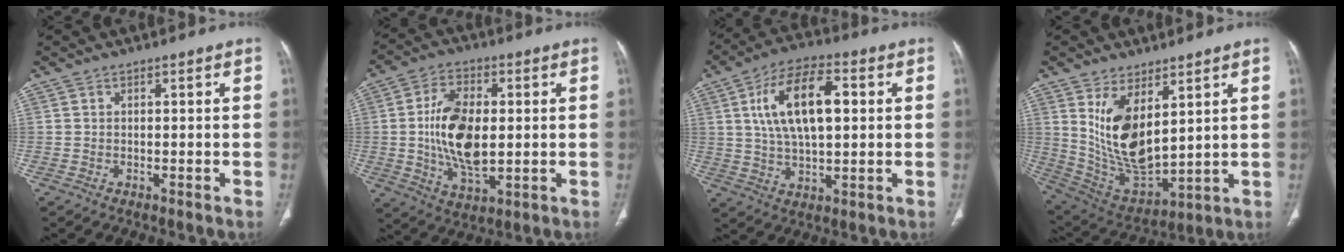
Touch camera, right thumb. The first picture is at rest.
{"total": 13.9, "force": [0.3, 7.6, 11.7], "torque": [-0.207, -0.004, 0.010]}
{"total": 15.0, "force": [3.3, 7.1, 12.7], "torque": [-0.221, 0.010, 0.058]}
{"total": 14.5, "force": [5.1, 7.0, 11.6], "torque": [-0.204, -0.033, 0.124]}